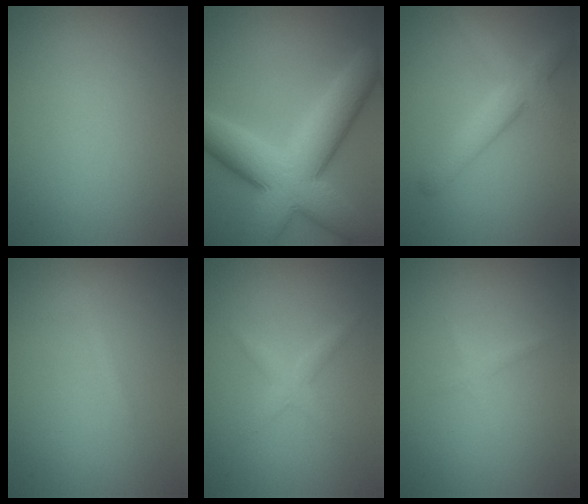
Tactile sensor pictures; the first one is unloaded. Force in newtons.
{"total": 11.0, "press": 11.0, "slide": 0.5}
{"total": 4.0, "press": 4.0, "slide": 0.2}
{"total": 1.0, "press": 1.0, "slide": 0.1}
{"total": 1.6, "press": 1.6, "slide": 0.0}
{"total": 0.8, "press": 0.8, "slide": 0.0}